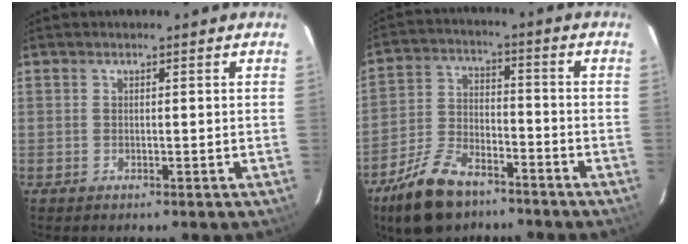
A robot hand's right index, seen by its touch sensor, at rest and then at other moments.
{"total": 13.5, "force": [-9.7, 6.2, 7.1], "torque": [-0.163, -0.005, -0.177]}